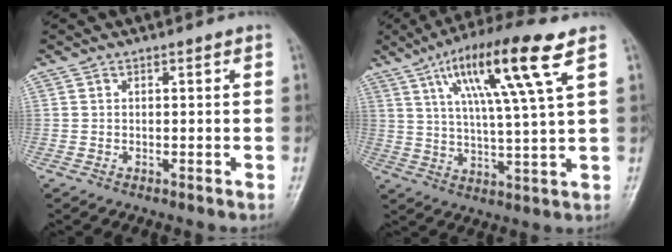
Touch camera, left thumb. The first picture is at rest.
{"total": 16.2, "force": [7.3, 1.4, 14.4], "torque": [-0.258, -0.013, 0.125]}